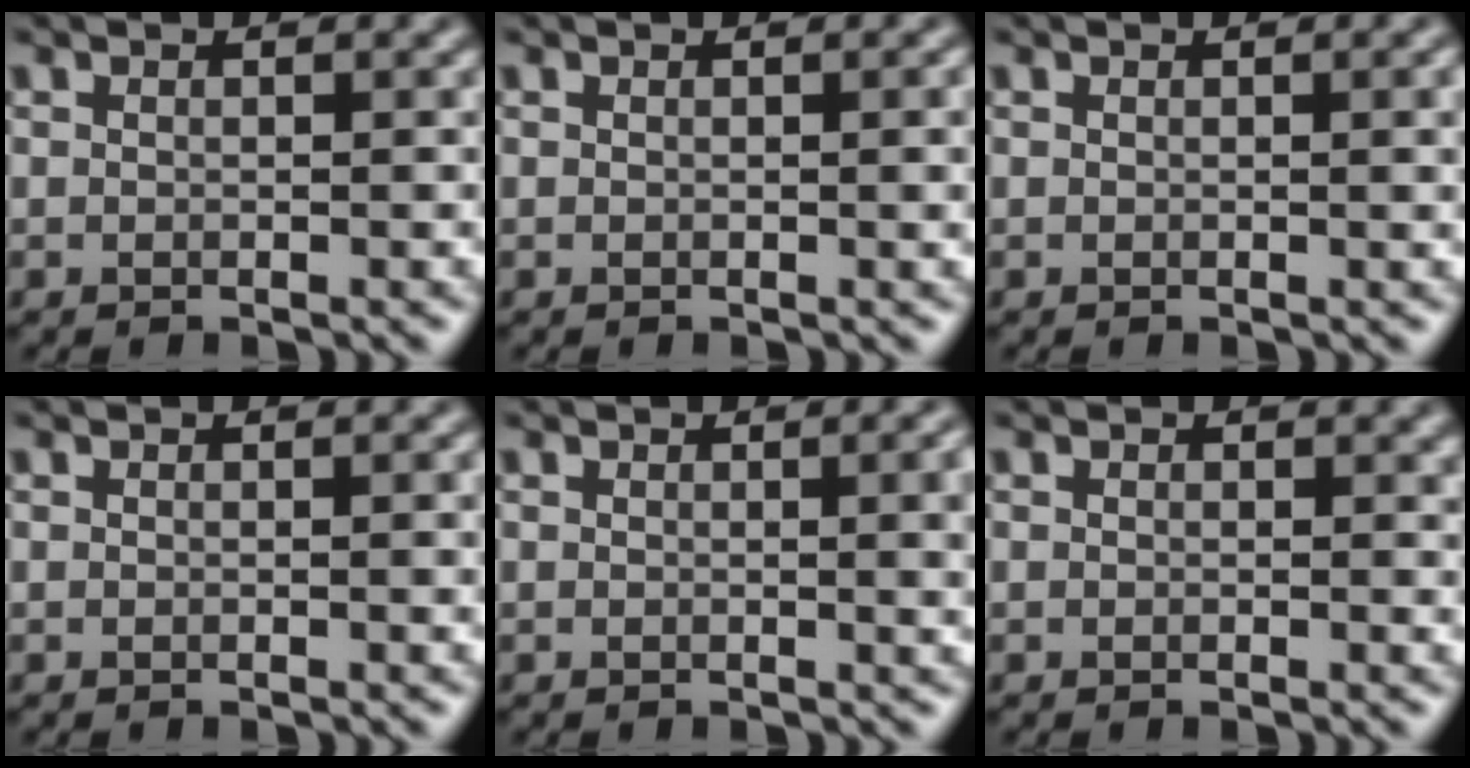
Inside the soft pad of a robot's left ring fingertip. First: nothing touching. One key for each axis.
{"total": 1.4, "fx": 0.1, "fy": 0.3, "fz": 1.4, "tx": -0.015, "ty": 0.001, "tz": 0.000}
{"total": 1.5, "fx": 0.2, "fy": 0.4, "fz": 1.5, "tx": -0.017, "ty": 0.002, "tz": 0.001}
{"total": 0.8, "fx": 0.1, "fy": 0.1, "fz": 0.8, "tx": -0.009, "ty": 0.000, "tz": 0.001}
{"total": 3.3, "fx": 0.3, "fy": 1.1, "fz": 3.1, "tx": -0.030, "ty": 0.006, "tz": 0.002}
{"total": 0.5, "fx": 0.2, "fy": 0.4, "fz": 0.3, "tx": -0.003, "ty": -0.002, "tz": 0.000}